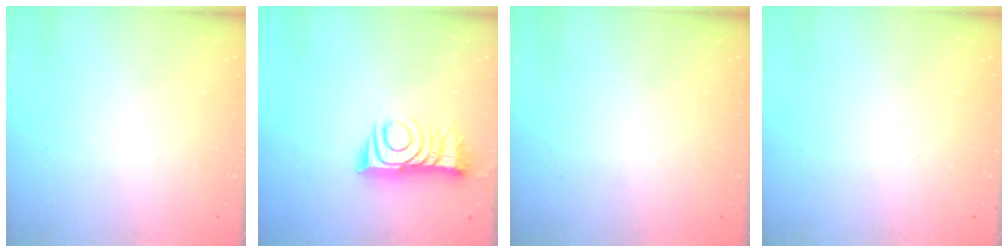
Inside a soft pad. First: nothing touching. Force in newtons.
{"total": 10.8, "press": 10.8, "slide": 0.3}
{"total": 0.0}
{"total": 0.0}